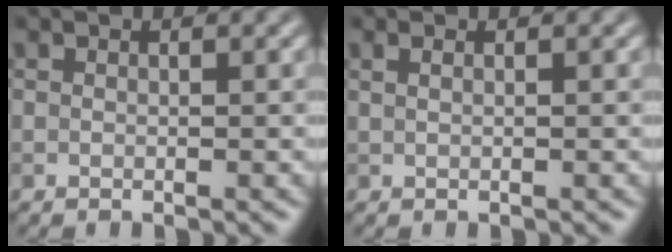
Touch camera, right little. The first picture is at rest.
{"total": 0.9, "force": [0.6, 0.4, 0.7], "torque": [-0.012, -0.001, 0.005]}